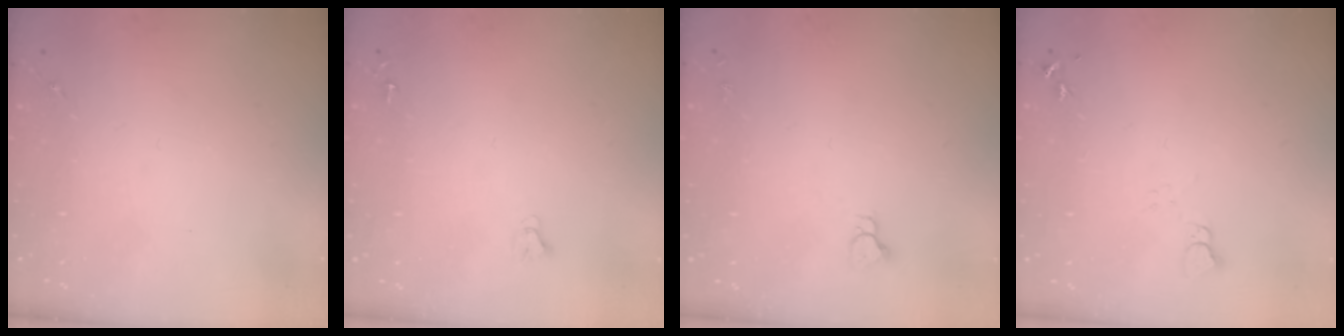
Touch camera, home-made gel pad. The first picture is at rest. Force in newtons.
{"total": 2.4, "press": 2.4, "slide": 0.2}
{"total": 2.9, "press": 2.9, "slide": 0.2}
{"total": 3.7, "press": 3.7, "slide": 0.4}